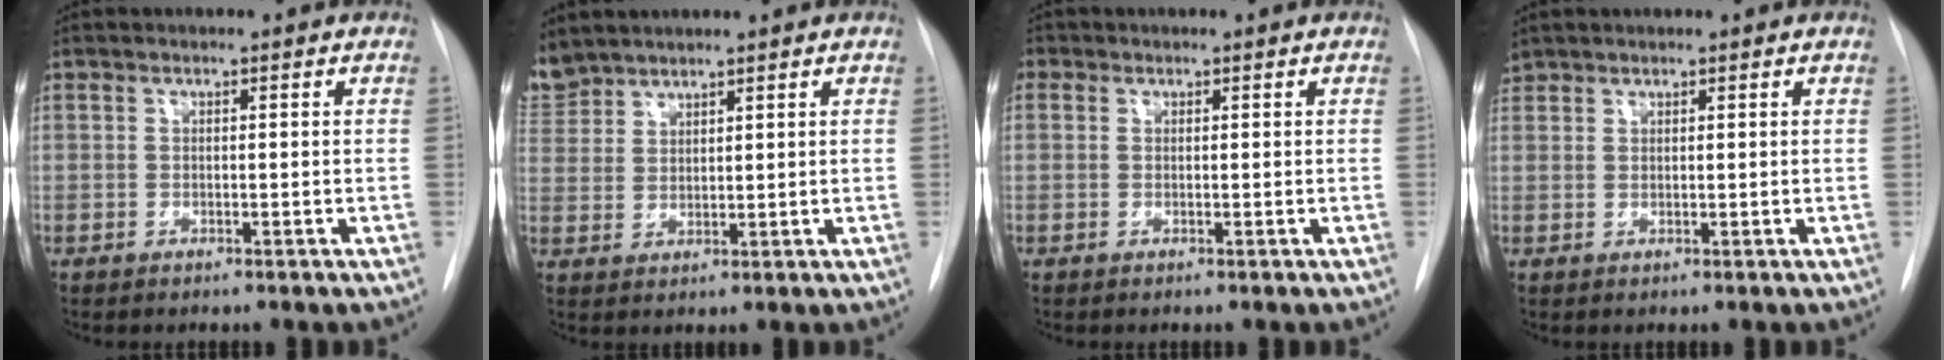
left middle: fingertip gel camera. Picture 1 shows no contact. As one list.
[{"total": 5.6, "force": [5.3, 1.9, 0.3], "torque": [-0.012, 0.012, 0.113]}, {"total": 1.4, "force": [0.5, 1.3, 0.3], "torque": [-0.001, 0.006, 0.008]}, {"total": 1.7, "force": [1.5, 0.7, -0.1], "torque": [0.001, 0.012, 0.030]}]